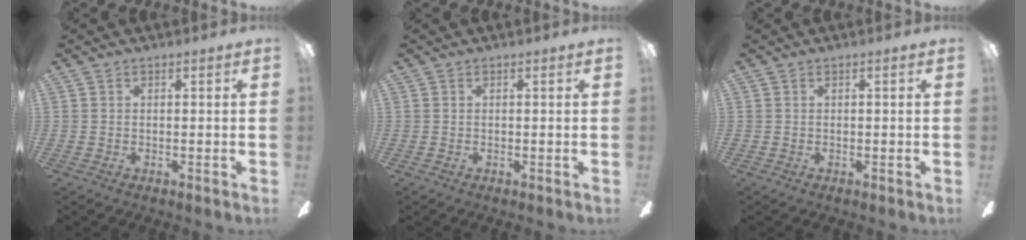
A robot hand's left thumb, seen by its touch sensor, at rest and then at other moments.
{"total": 0.0}
{"total": 0.0}